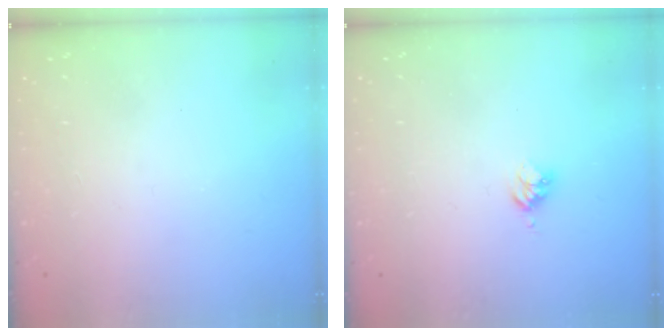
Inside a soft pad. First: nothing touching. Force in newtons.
{"total": 3.0, "press": 2.9, "slide": 0.4}